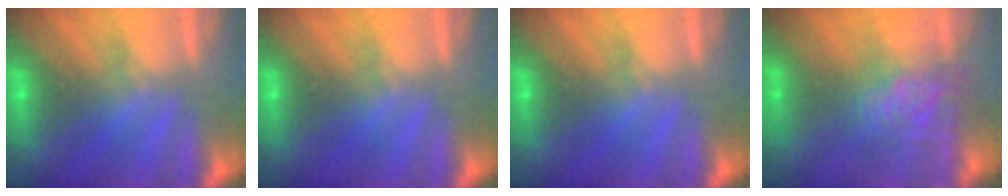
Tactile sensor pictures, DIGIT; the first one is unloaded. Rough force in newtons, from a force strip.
{"total": 0.0}
{"total": 0.0}
{"total": 7.6}